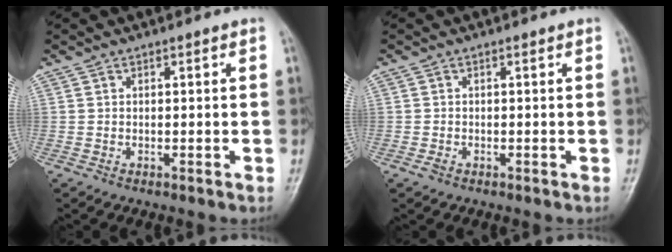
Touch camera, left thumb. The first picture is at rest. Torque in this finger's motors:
{"motor_torque": [-0.39, 0.49, 0.34, 0.47, 0.00]}